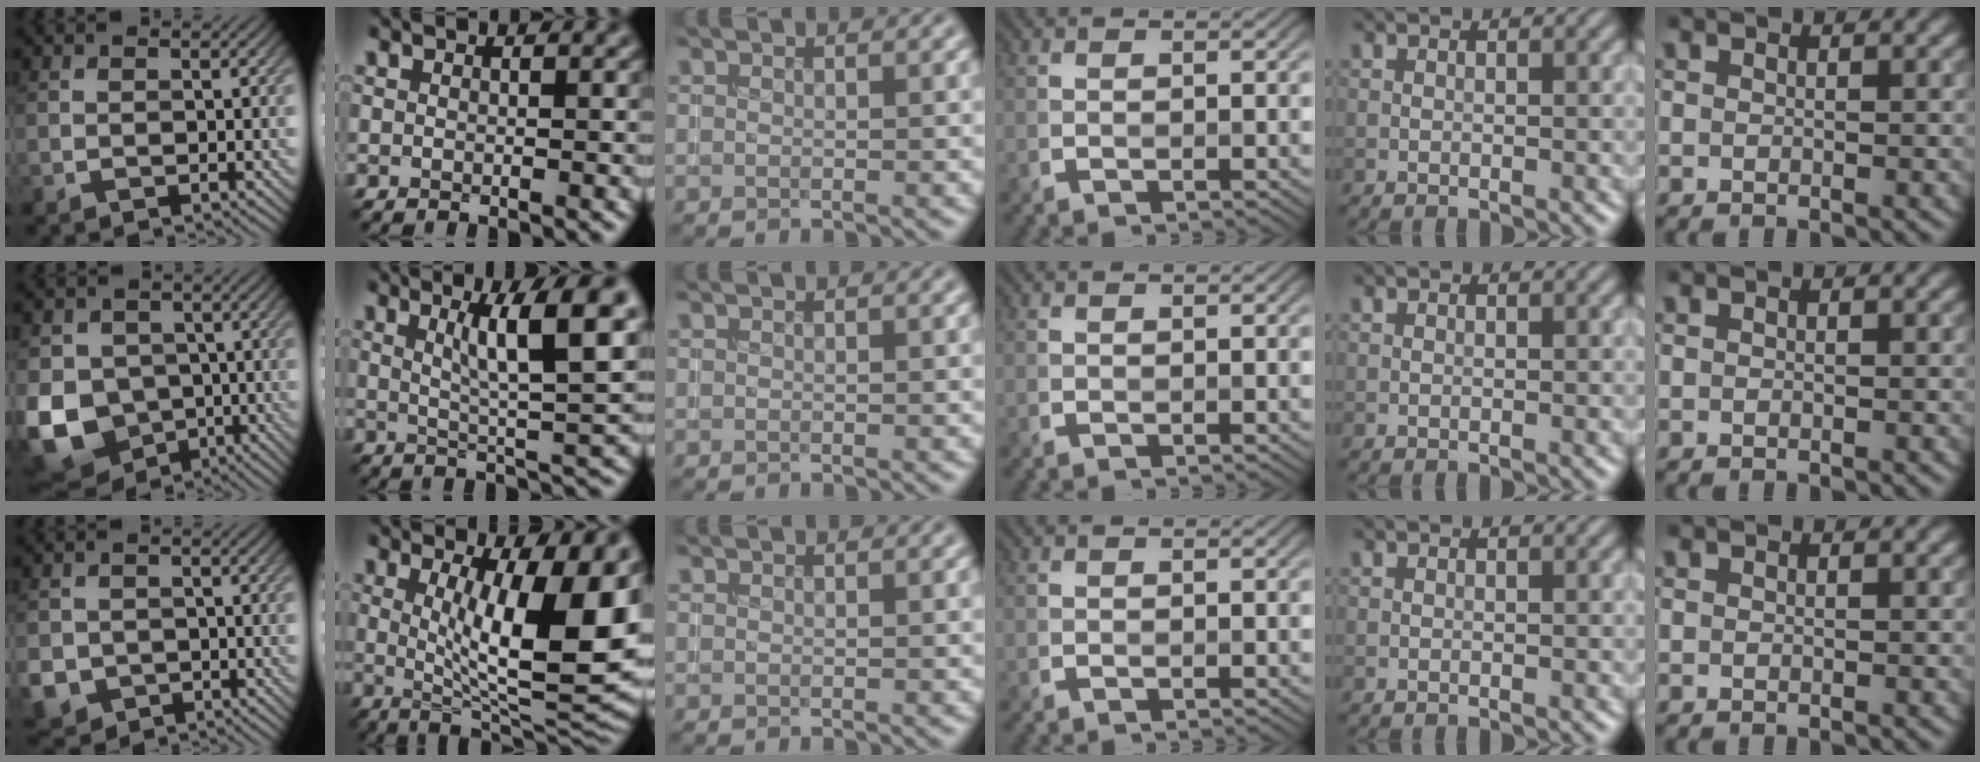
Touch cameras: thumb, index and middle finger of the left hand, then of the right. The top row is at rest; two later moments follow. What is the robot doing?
{"motion": "insert", "object": "coin"}